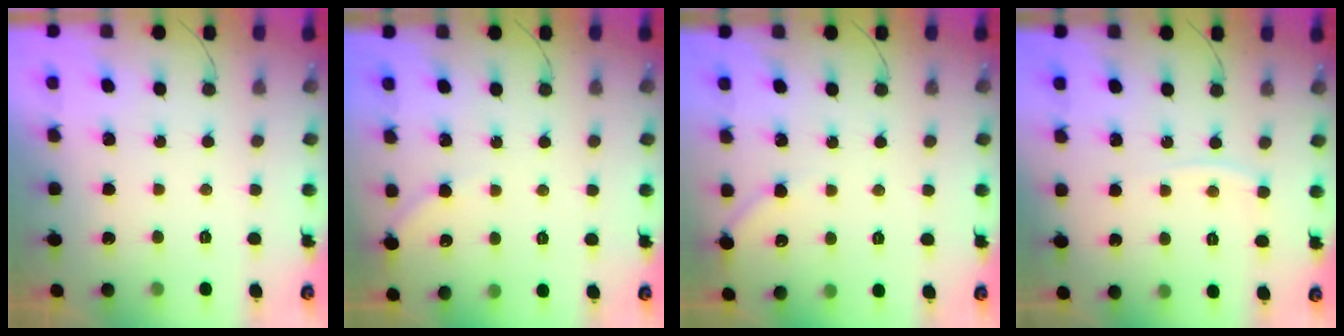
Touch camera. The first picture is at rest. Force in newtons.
{"total": 2.9, "press": 2.8, "slide": 0.6}
{"total": 3.4, "press": 3.3, "slide": 0.5}
{"total": 3.9, "press": 3.8, "slide": 0.5}